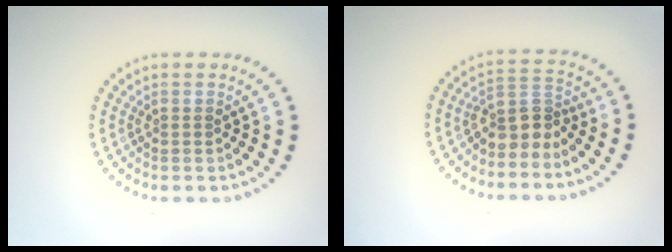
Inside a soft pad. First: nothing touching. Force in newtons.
{"total": 2.9, "press": 2.2, "slide": 1.9}